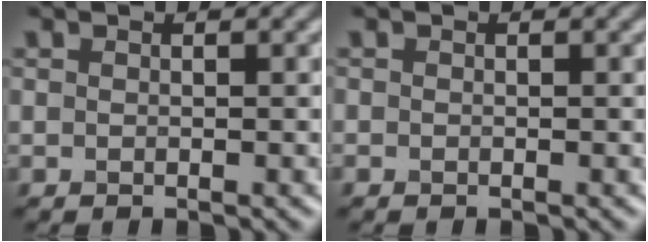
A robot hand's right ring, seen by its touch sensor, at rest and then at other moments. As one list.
[{"total": 0.0}]